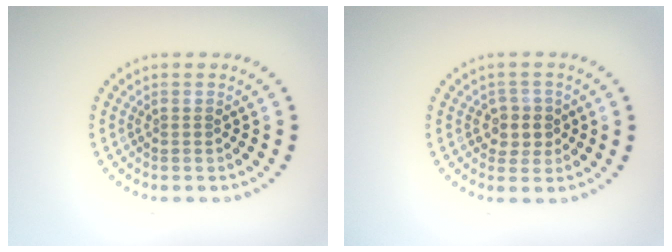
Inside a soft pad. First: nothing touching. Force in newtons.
{"total": 2.1, "press": 1.9, "slide": 0.8}